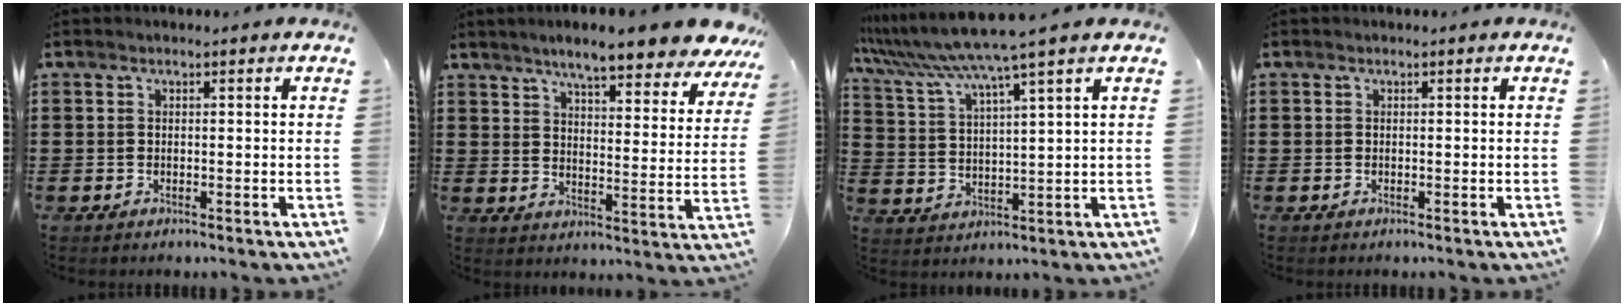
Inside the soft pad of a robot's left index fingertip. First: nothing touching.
{"total": 7.9, "force": [7.1, 0.3, 3.5], "torque": [-0.080, -0.043, 0.120]}
{"total": 7.4, "force": [6.1, -1.0, 4.1], "torque": [-0.102, -0.034, 0.102]}
{"total": 0.0}